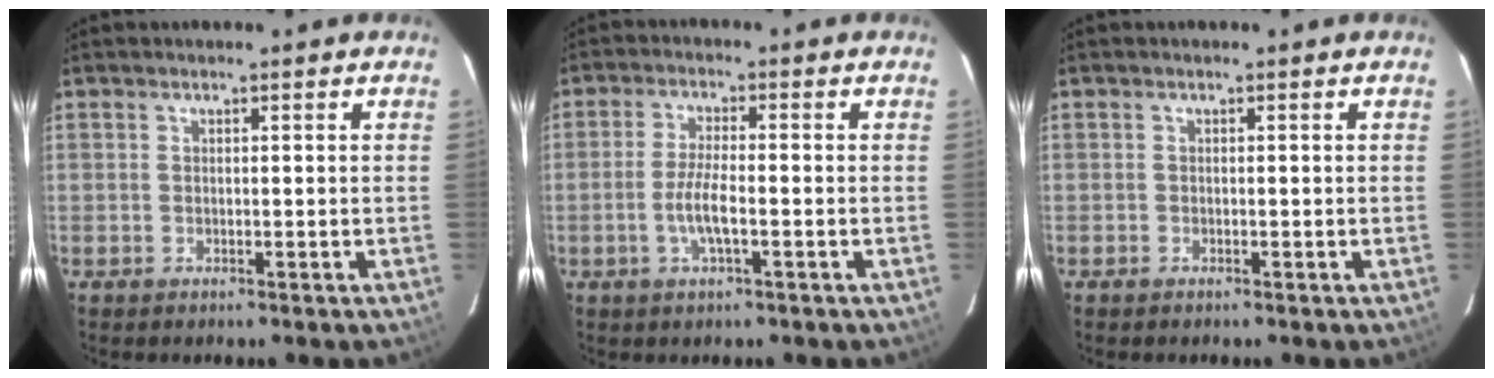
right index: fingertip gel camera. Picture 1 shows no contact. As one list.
[{"total": 5.2, "force": [-1.8, 1.0, 4.8], "torque": [-0.098, -0.003, -0.035]}, {"total": 0.0}]